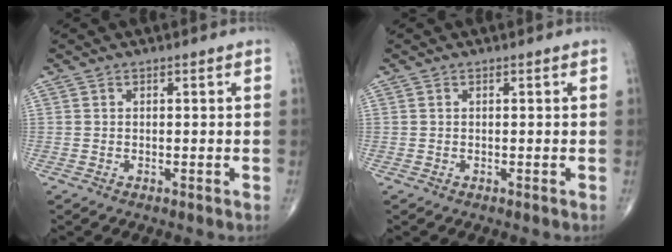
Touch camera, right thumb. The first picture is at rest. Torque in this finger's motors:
{"motor_torque": [-0.31, 0.08, 0.22, 0.07, 0.00]}